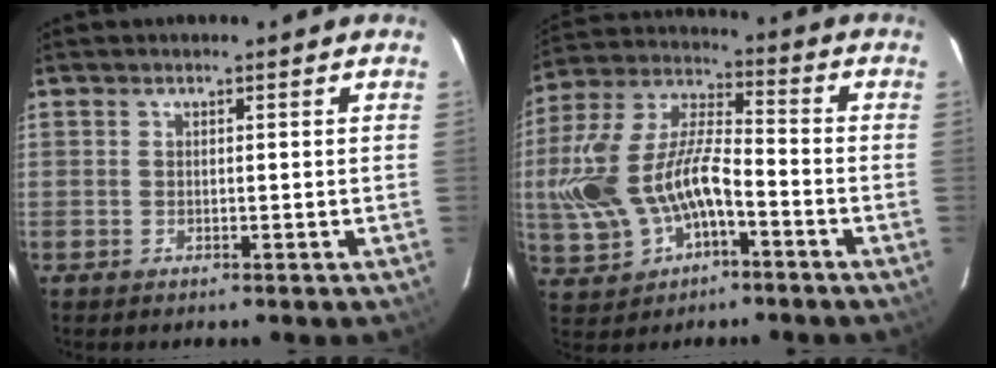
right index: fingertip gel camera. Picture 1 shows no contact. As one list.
[{"total": 16.5, "force": [-4.3, 8.6, 13.4], "torque": [-0.300, 0.007, -0.068]}]